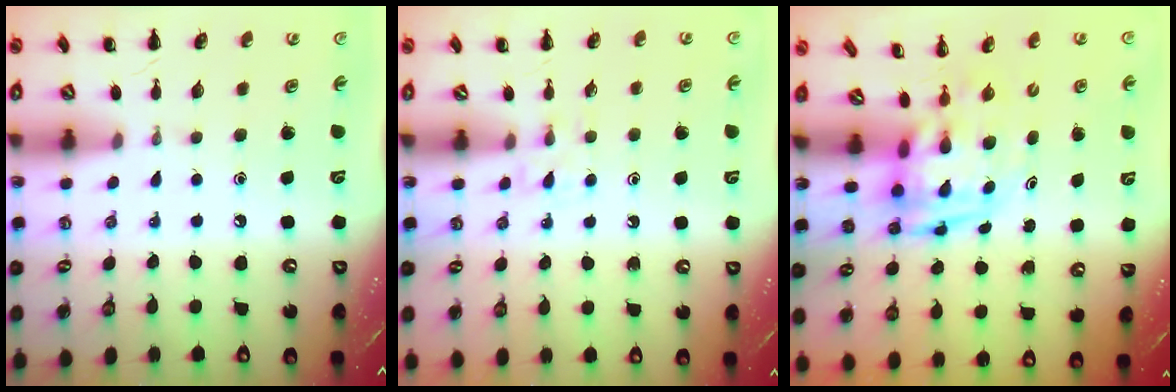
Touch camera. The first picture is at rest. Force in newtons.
{"total": 2.9, "press": 2.7, "slide": 1.2}
{"total": 3.2, "press": 3.1, "slide": 0.7}